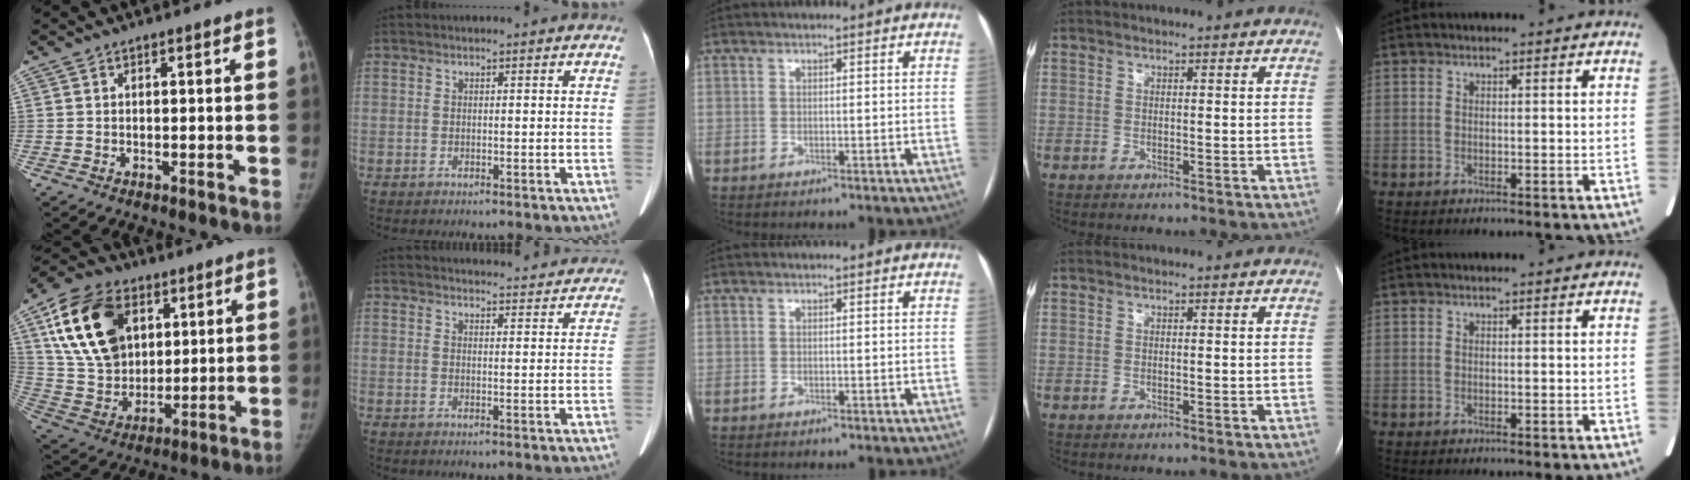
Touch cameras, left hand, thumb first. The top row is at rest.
{"thumb": {"total": 21.3, "force": [8.0, 14.9, 12.8], "torque": [-0.219, -0.017, 0.150]}, "index": {"total": 20.2, "force": [19.4, 3.4, 4.3], "torque": [-0.055, 0.005, 0.235]}}